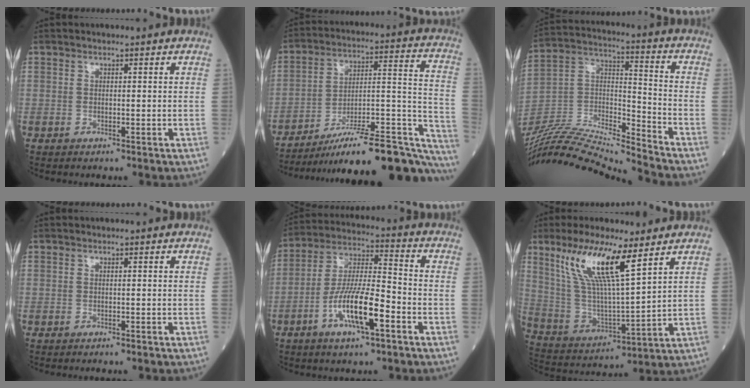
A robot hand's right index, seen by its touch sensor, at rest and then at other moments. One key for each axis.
{"total": 28.2, "fx": -23.4, "fy": 3.5, "fz": 15.3, "tx": -0.138, "ty": 0.011, "tz": -0.334}
{"total": 21.4, "fx": -20.3, "fy": -1.0, "fz": 6.7, "tx": -0.145, "ty": 0.006, "tz": -0.356}
{"total": 1.4, "fx": -1.3, "fy": 0.0, "fz": 0.7, "tx": -0.013, "ty": -0.001, "tz": -0.012}
{"total": 11.8, "fx": -5.0, "fy": 2.1, "fz": 10.5, "tx": -0.205, "ty": -0.002, "tz": -0.092}
{"total": 14.3, "fx": 8.4, "fy": 1.9, "fz": 11.4, "tx": -0.238, "ty": 0.003, "tz": 0.165}